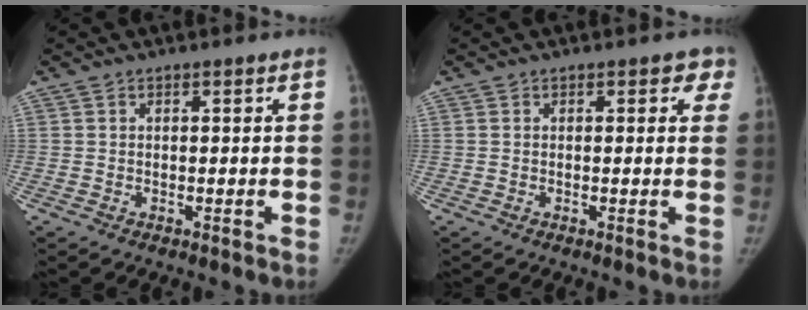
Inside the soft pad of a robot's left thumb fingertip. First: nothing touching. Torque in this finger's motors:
{"motor_torque": [0.19, 0.03, 0.33, -0.37, 0.09]}